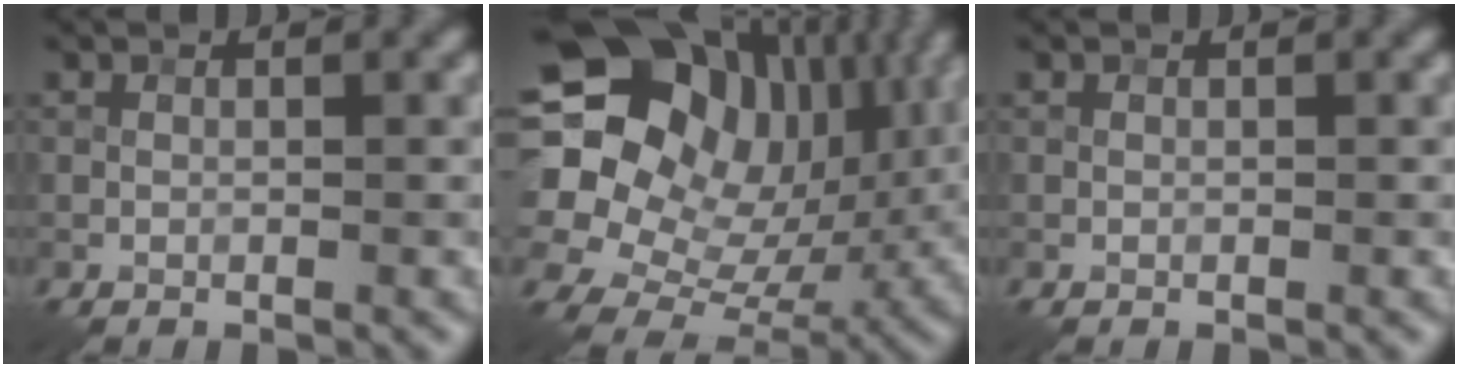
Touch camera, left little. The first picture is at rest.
{"total": 22.4, "force": [7.0, 17.8, 11.7], "torque": [-0.255, 0.036, 0.116]}
{"total": 0.0}